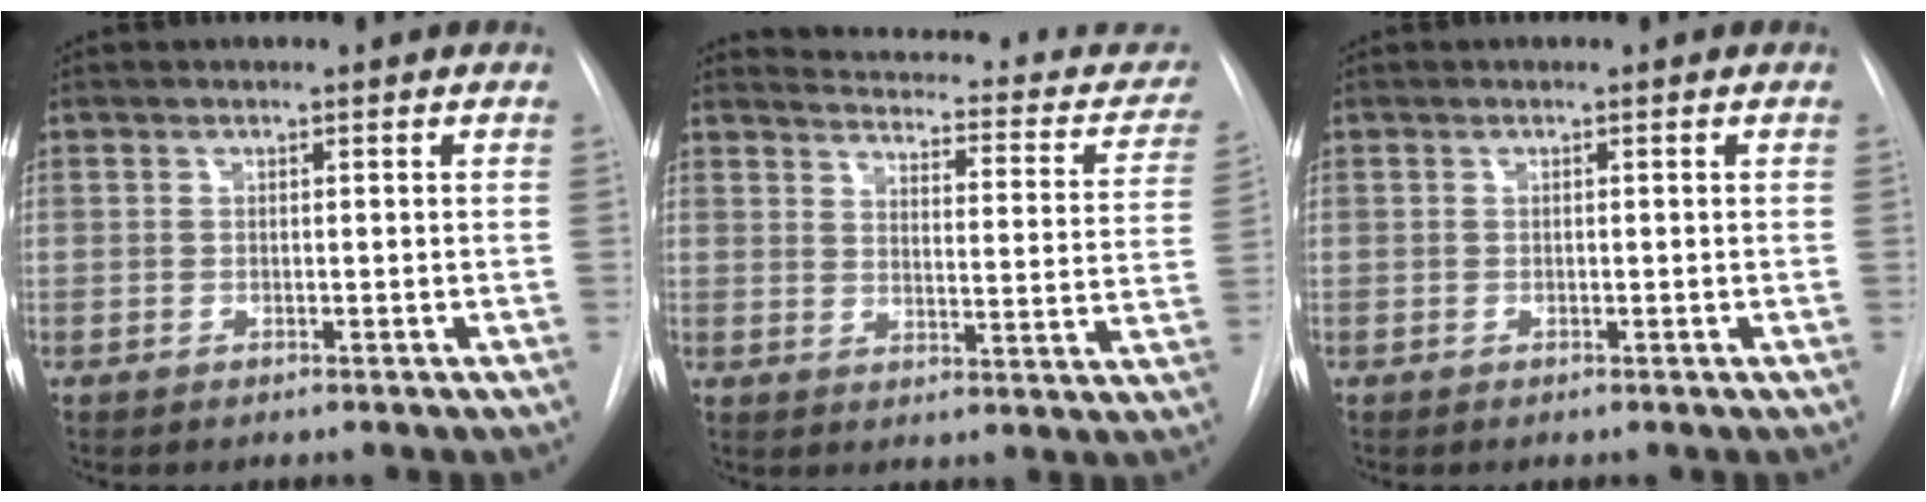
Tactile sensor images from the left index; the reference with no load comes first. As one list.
[{"total": 19.1, "force": [17.1, 5.4, 6.7], "torque": [-0.069, -0.042, 0.185]}, {"total": 0.9, "force": [-0.8, 0.0, 0.0], "torque": [0.003, -0.005, -0.013]}]